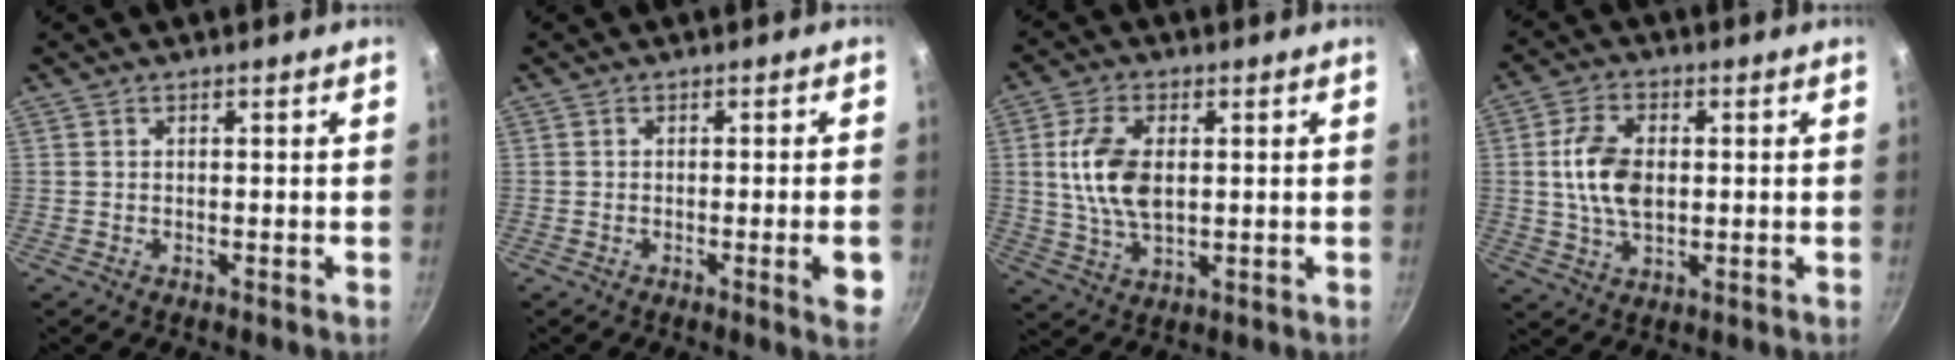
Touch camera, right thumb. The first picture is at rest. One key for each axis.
{"total": 5.0, "fx": -1.3, "fy": 0.5, "fz": 4.8, "tx": -0.054, "ty": 0.000, "tz": -0.016}
{"total": 10.4, "fx": 1.4, "fy": 5.9, "fz": 8.5, "tx": -0.158, "ty": -0.003, "tz": 0.028}
{"total": 9.6, "fx": 0.7, "fy": 5.9, "fz": 7.5, "tx": -0.135, "ty": 0.003, "tz": 0.011}